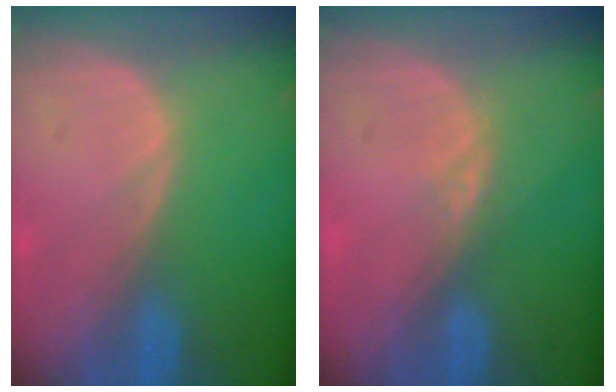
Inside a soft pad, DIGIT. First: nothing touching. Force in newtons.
{"total": 1.5, "press": 1.3, "slide": 0.8}